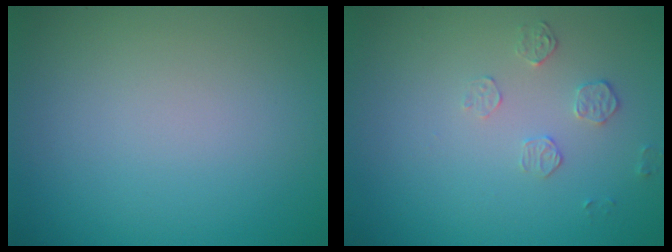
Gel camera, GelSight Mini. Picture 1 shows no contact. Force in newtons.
{"total": 1.5, "press": 0.8, "slide": 1.3}